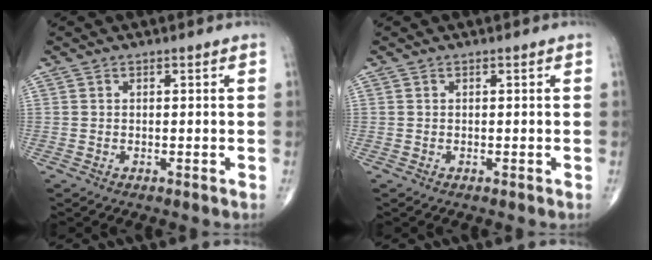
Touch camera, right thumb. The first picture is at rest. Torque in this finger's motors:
{"motor_torque": [-0.02, -0.01, 0.00, 0.01, 0.02]}